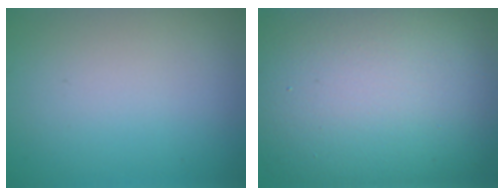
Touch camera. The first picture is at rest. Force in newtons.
{"total": 17.6, "press": 17.5, "slide": 1.0}